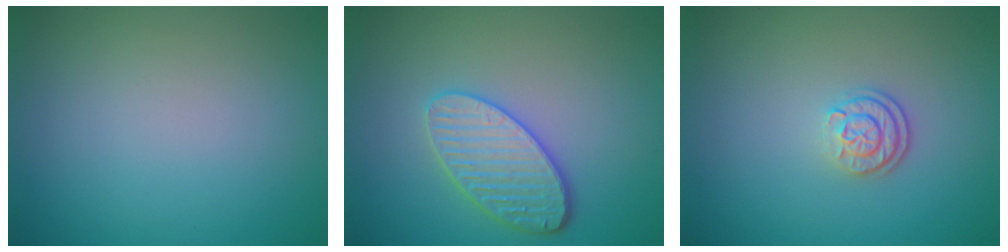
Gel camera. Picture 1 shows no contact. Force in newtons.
{"total": 4.0, "press": 3.6, "slide": 1.7}
{"total": 2.3, "press": 1.7, "slide": 1.5}